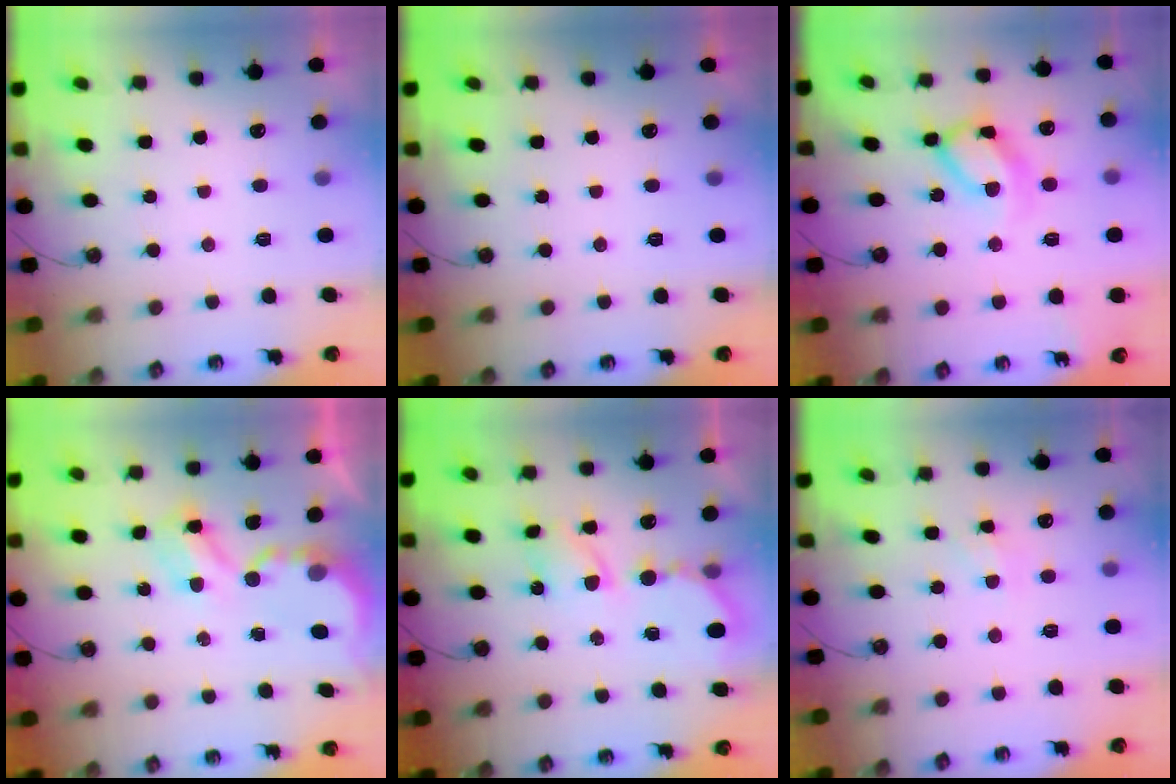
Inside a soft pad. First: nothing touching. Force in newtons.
{"total": 0.0}
{"total": 14.1, "press": 14.0, "slide": 1.7}
{"total": 4.6, "press": 4.5, "slide": 0.6}
{"total": 6.3, "press": 6.3, "slide": 0.6}
{"total": 3.5, "press": 3.5, "slide": 0.5}